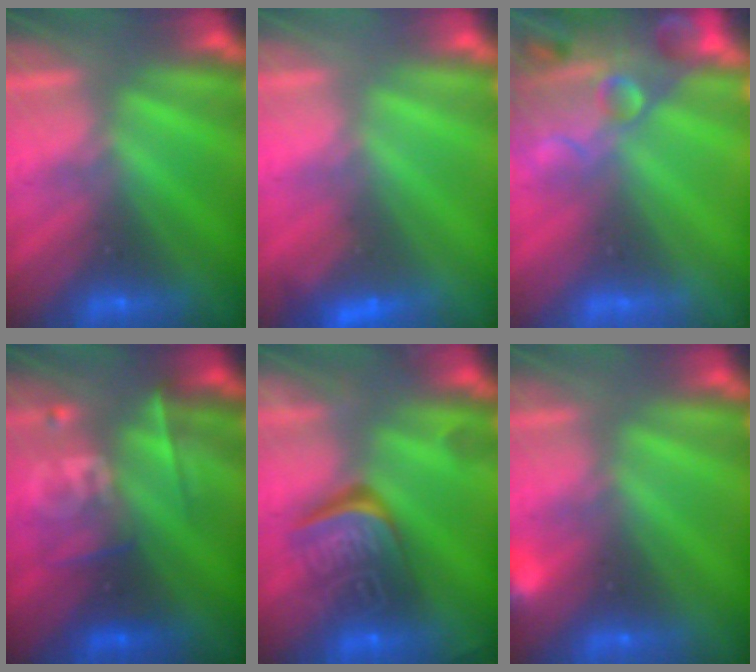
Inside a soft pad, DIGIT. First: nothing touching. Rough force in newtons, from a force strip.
{"total": 7.8}
{"total": 7.6}
{"total": 2.3}
{"total": 9.3}
{"total": 3.2}